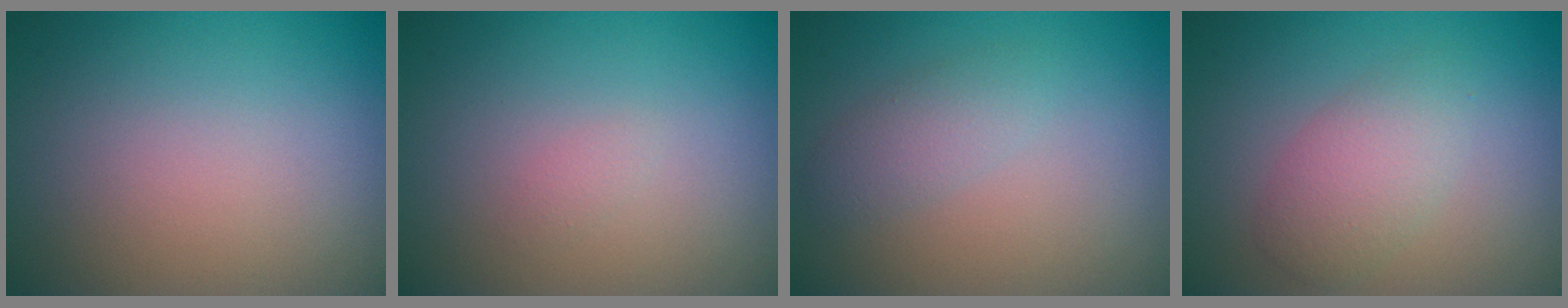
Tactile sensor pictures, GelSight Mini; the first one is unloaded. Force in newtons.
{"total": 0.6, "press": 0.6, "slide": 0.0}
{"total": 1.9, "press": 1.9, "slide": 0.1}
{"total": 3.1, "press": 3.1, "slide": 0.1}